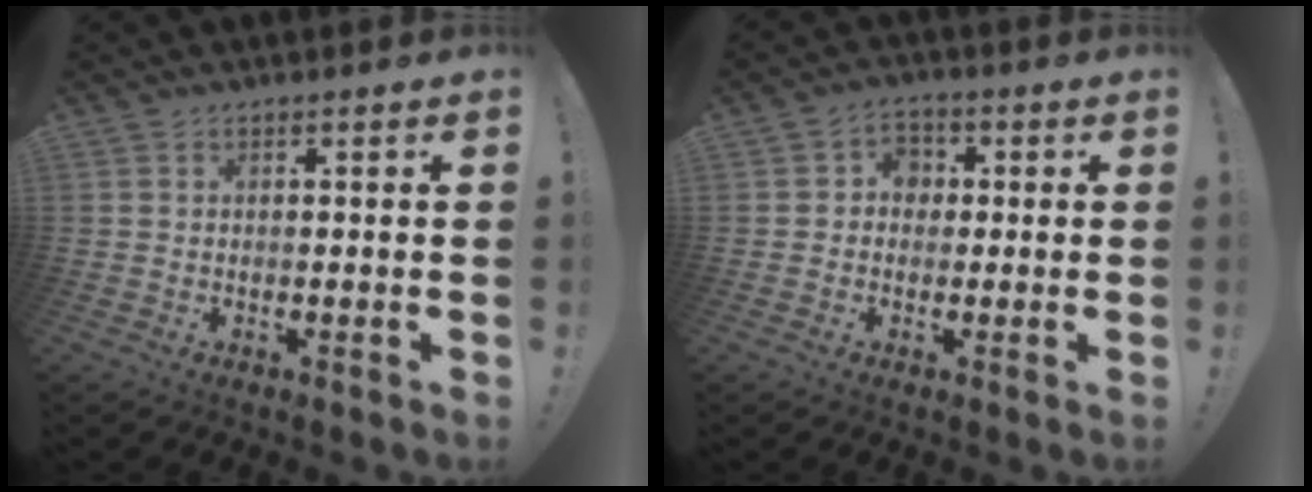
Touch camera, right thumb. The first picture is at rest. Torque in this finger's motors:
{"motor_torque": [0.01, 0.30, 0.30, -0.15, 0.10]}